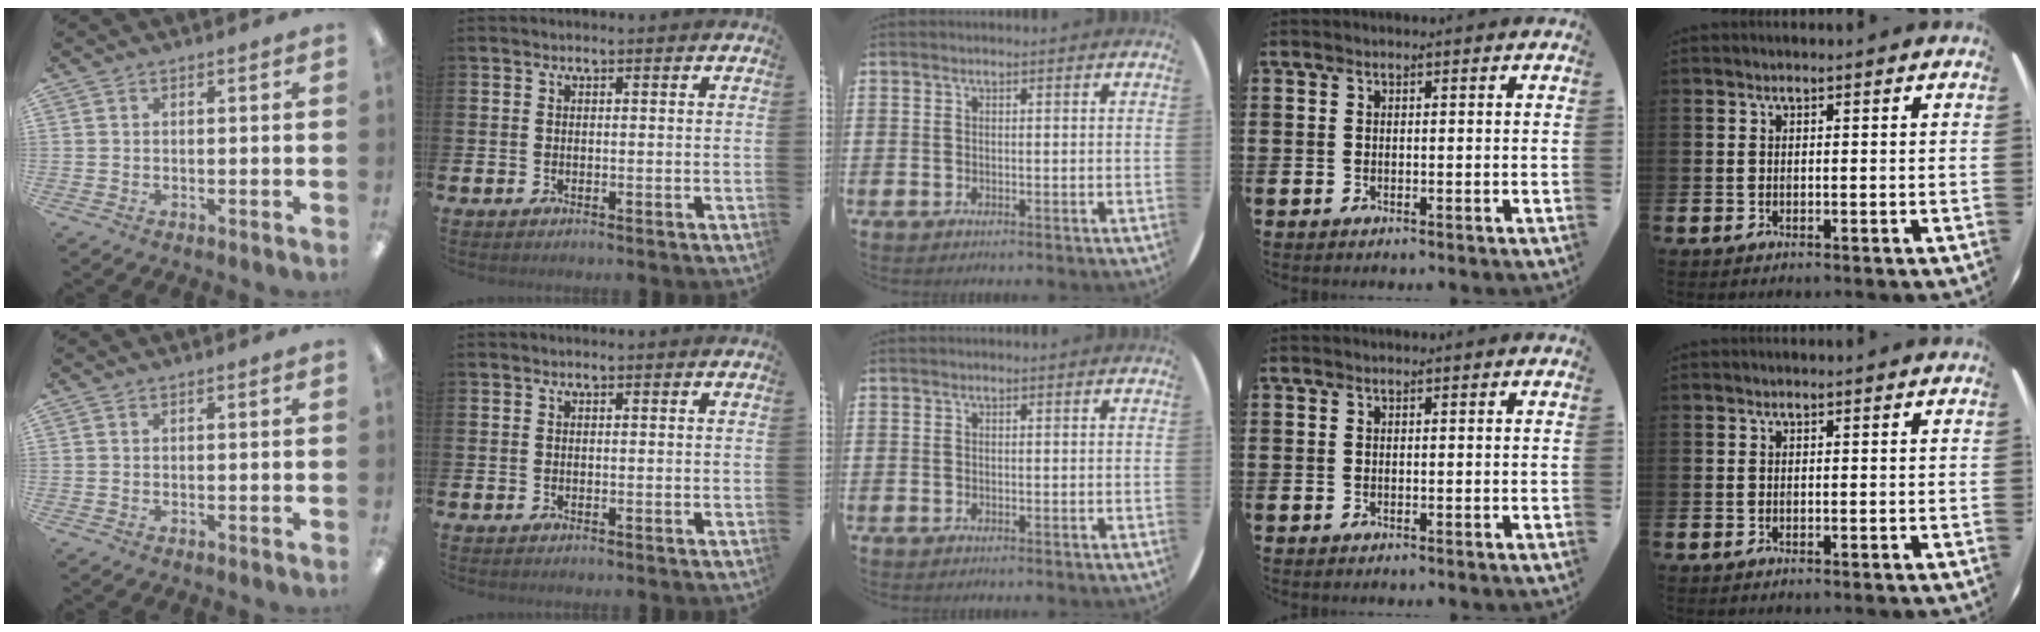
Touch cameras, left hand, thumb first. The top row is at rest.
{}